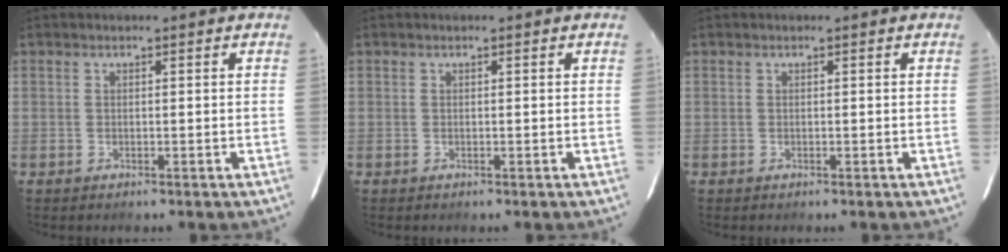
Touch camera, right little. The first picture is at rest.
{"total": 0.0}
{"total": 0.0}